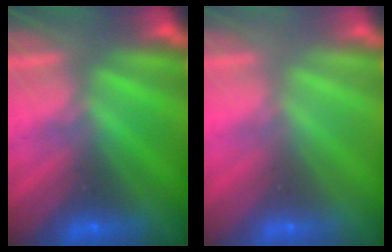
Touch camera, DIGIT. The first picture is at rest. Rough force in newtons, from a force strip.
{"total": 3.3}